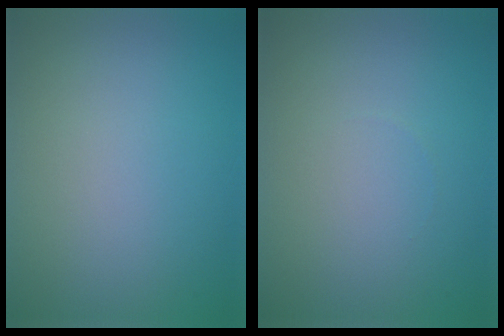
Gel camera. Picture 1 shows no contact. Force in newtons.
{"total": 0.0}